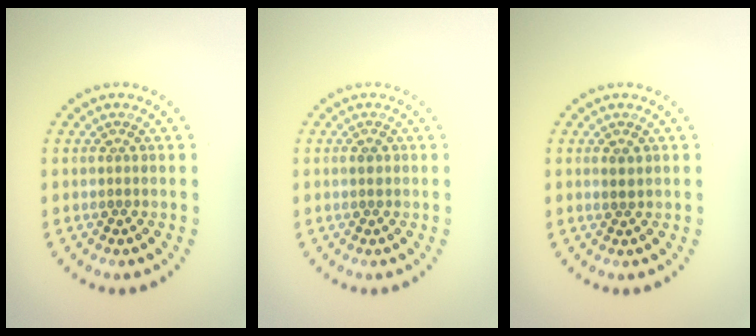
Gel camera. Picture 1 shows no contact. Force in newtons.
{"total": 1.0, "press": 1.0, "slide": 0.1}
{"total": 0.9, "press": 0.8, "slide": 0.4}